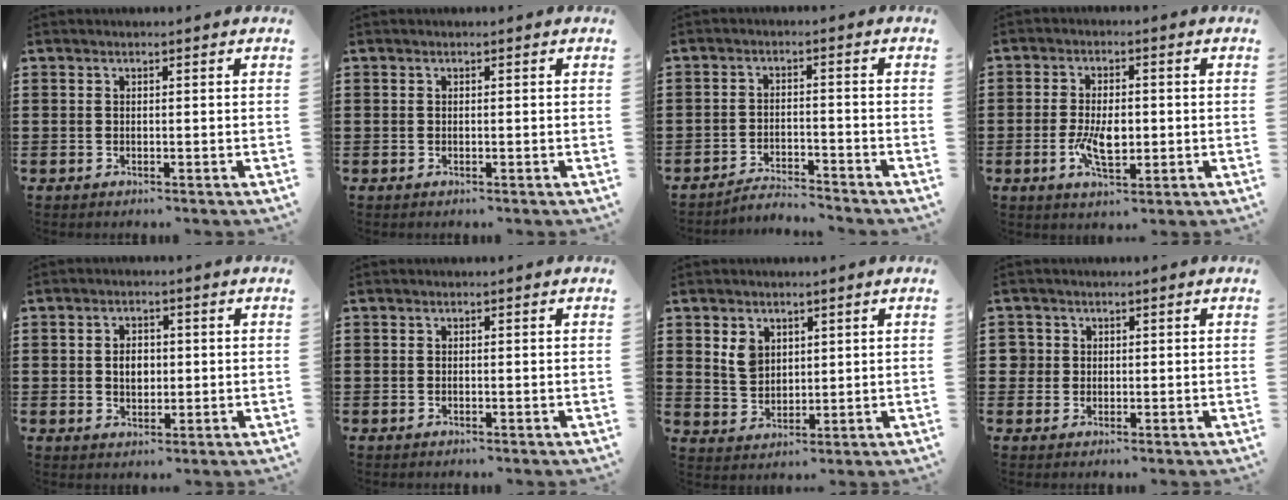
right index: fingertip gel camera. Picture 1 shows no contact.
{"total": 0.0}
{"total": 3.1, "force": [-3.1, 0.0, 0.1], "torque": [-0.010, 0.002, -0.065]}
{"total": 5.9, "force": [-1.0, 2.6, 5.2], "torque": [-0.097, -0.004, -0.019]}
{"total": 3.1, "force": [0.1, 2.0, 2.3], "torque": [-0.041, 0.005, -0.003]}
{"total": 0.0}
{"total": 4.1, "force": [2.1, 3.1, 1.8], "torque": [-0.048, 0.012, 0.039]}
{"total": 2.0, "force": [0.4, 2.0, 0.3], "torque": [-0.017, 0.011, 0.005]}